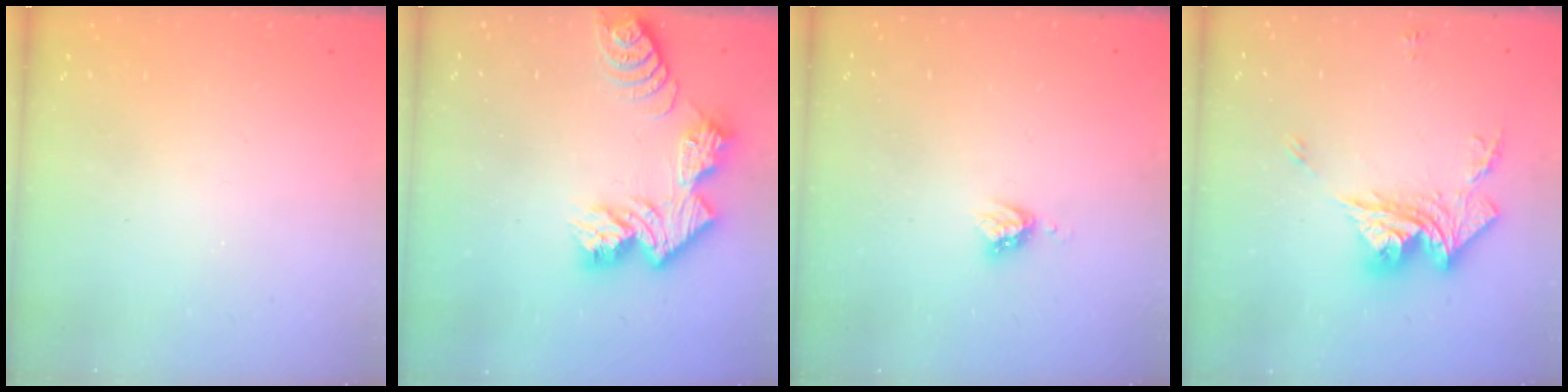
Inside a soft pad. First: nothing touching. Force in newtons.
{"total": 12.9, "press": 12.9, "slide": 1.0}
{"total": 3.8, "press": 3.8, "slide": 0.1}
{"total": 14.4, "press": 14.3, "slide": 1.7}